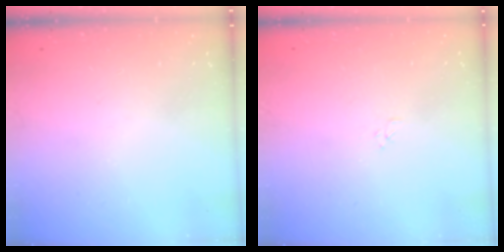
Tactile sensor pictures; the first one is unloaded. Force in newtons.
{"total": 2.9, "press": 2.9, "slide": 0.3}